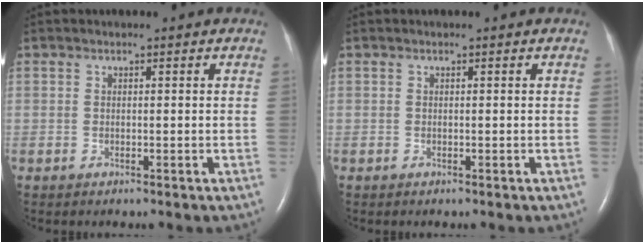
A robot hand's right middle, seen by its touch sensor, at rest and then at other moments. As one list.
[{"total": 0.0}]